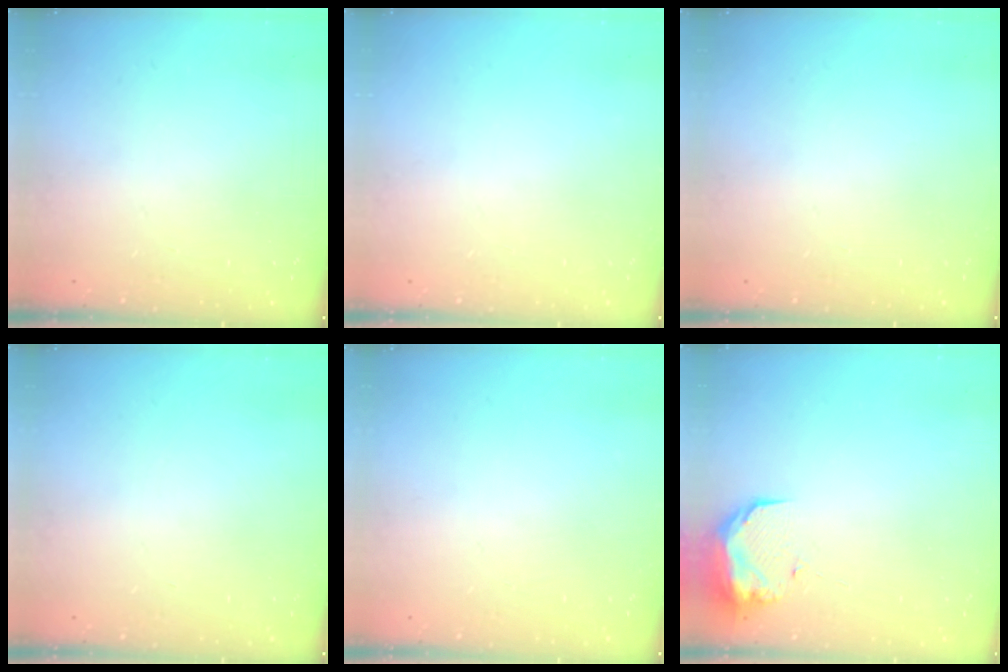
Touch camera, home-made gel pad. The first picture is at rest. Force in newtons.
{"total": 0.0}
{"total": 0.0}
{"total": 0.0}
{"total": 0.0}
{"total": 9.3, "press": 9.2, "slide": 0.7}